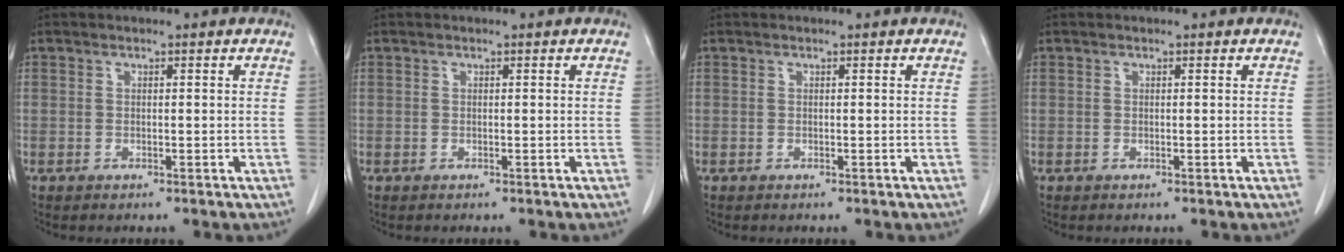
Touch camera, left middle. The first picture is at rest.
{"total": 0.0}
{"total": 0.0}
{"total": 0.0}